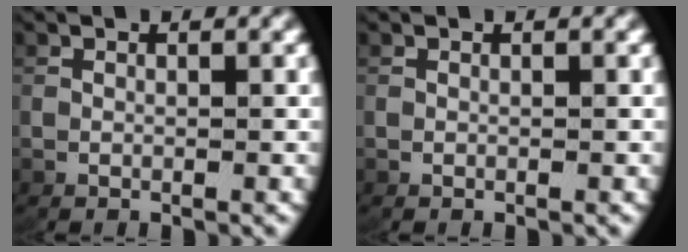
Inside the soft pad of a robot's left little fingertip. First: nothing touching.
{"total": 0.0}